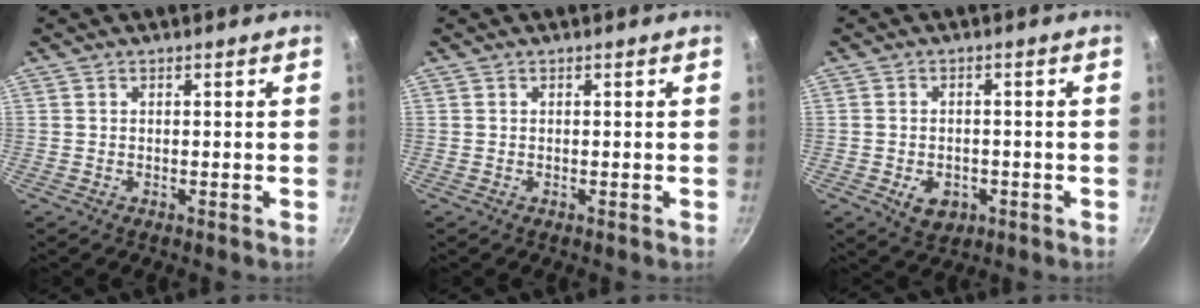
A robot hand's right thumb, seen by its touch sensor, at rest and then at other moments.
{"total": 0.0}
{"total": 5.3, "force": [-1.9, 3.8, 3.2], "torque": [-0.039, 0.009, -0.019]}